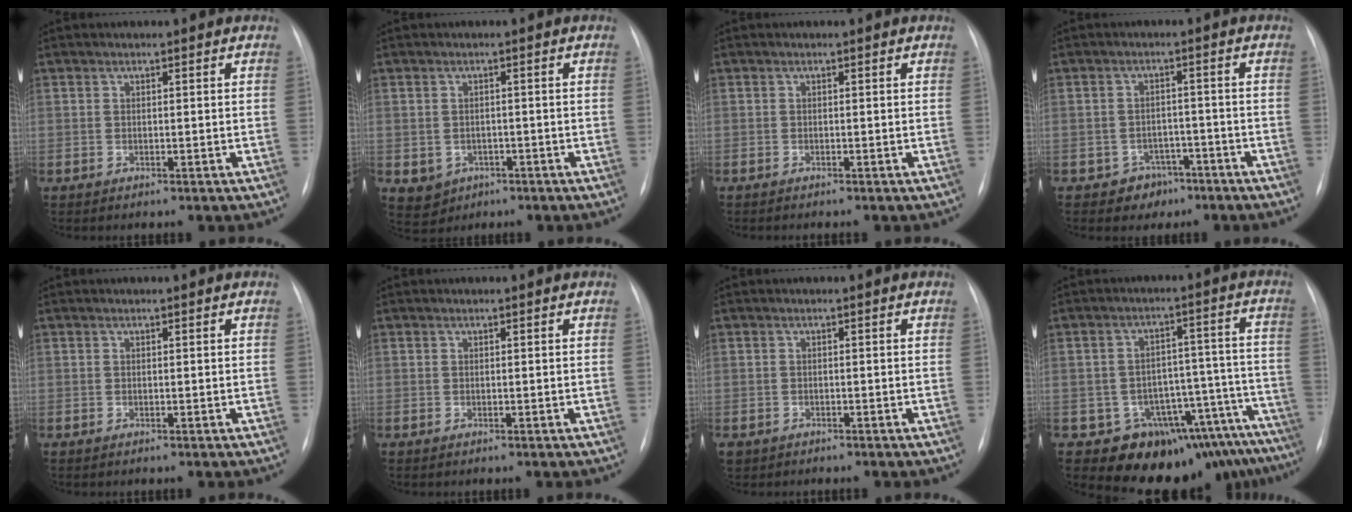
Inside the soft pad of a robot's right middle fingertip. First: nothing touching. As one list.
[{"total": 4.1, "force": [-1.5, 3.6, 1.1], "torque": [-0.017, 0.004, -0.009]}, {"total": 0.9, "force": [-0.8, 0.1, 0.4], "torque": [-0.008, -0.004, -0.010]}, {"total": 4.2, "force": [-2.4, 3.4, 0.3], "torque": [0.007, 0.016, -0.026]}, {"total": 0.0}, {"total": 0.0}, {"total": 2.5, "force": [-1.9, 1.5, 0.6], "torque": [-0.010, -0.002, -0.027]}, {"total": 15.0, "force": [-13.1, 6.8, 2.5], "torque": [0.009, 0.078, -0.159]}]